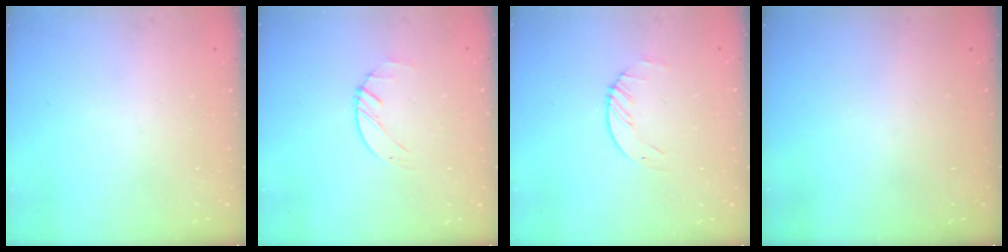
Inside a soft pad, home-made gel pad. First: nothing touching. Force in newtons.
{"total": 1.2, "press": 1.2, "slide": 0.2}
{"total": 1.7, "press": 1.7, "slide": 0.2}
{"total": 0.0}